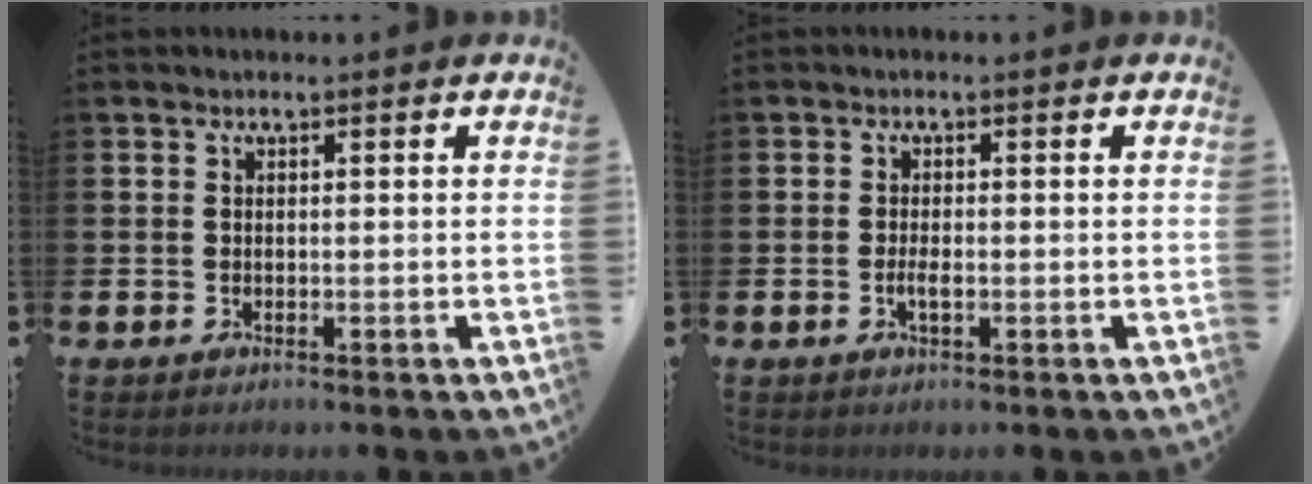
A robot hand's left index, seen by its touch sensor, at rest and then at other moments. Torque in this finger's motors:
{"motor_torque": [0.37, 0.01, 0.05, 0.07]}